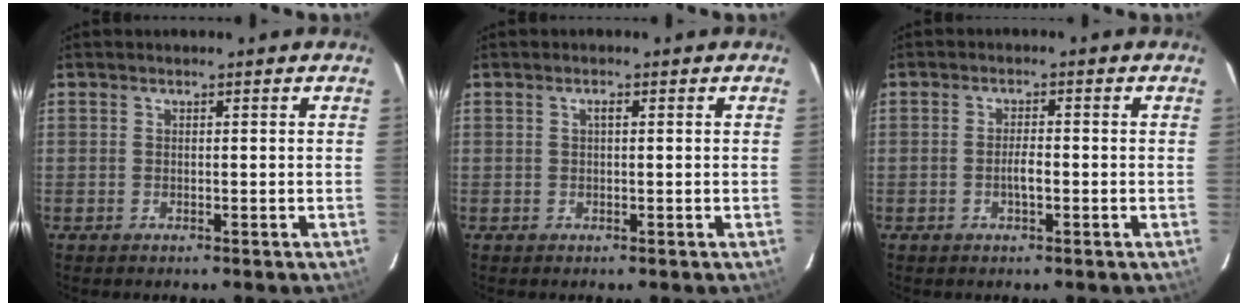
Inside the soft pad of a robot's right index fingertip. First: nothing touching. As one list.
[{"total": 0.8, "force": [0.2, 0.2, 0.8], "torque": [-0.014, 0.005, 0.002]}, {"total": 2.4, "force": [-0.8, 0.6, 2.2], "torque": [-0.042, 0.000, -0.014]}]